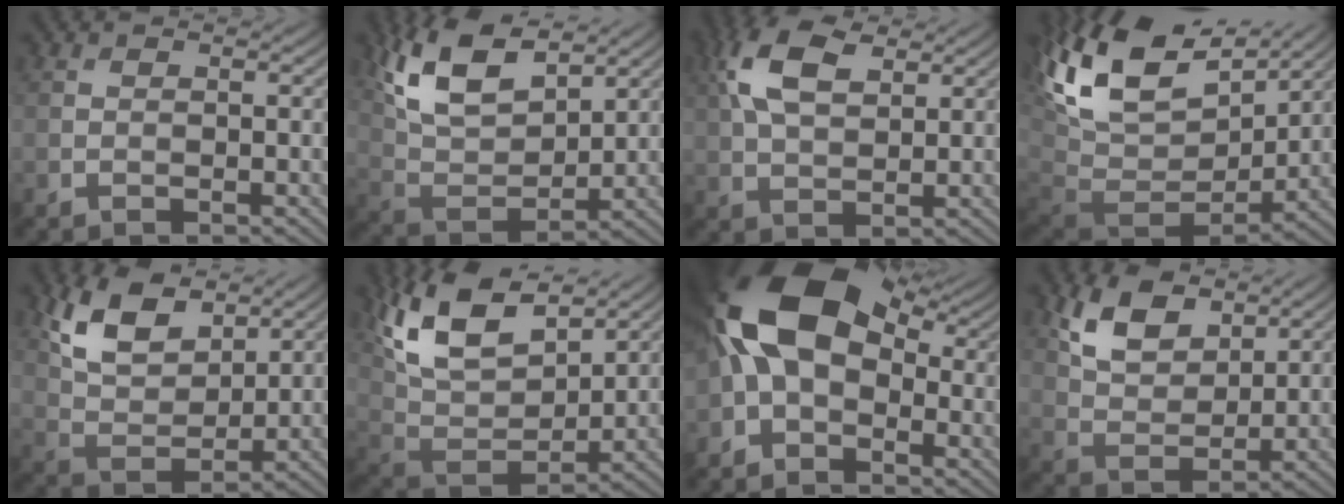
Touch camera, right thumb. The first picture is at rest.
{"total": 12.5, "force": [7.5, 5.7, 8.2], "torque": [-0.185, 0.012, 0.138]}
{"total": 9.0, "force": [3.7, 4.7, 6.7], "torque": [-0.169, 0.018, 0.070]}
{"total": 17.6, "force": [7.8, 10.5, 11.7], "torque": [-0.250, 0.020, 0.161]}
{"total": 9.4, "force": [5.5, 4.9, 5.9], "torque": [-0.136, 0.002, 0.107]}
{"total": 14.7, "force": [8.9, 6.7, 9.5], "torque": [-0.211, 0.017, 0.148]}
{"total": 15.0, "force": [1.7, 9.4, 11.5], "torque": [-0.235, 0.005, 0.015]}
{"total": 7.8, "force": [4.5, 4.3, 4.7], "torque": [-0.105, -0.002, 0.087]}